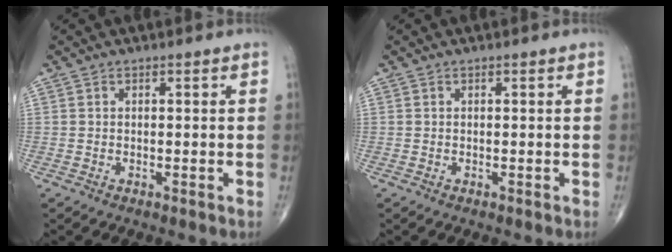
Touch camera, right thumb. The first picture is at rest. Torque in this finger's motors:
{"motor_torque": [0.00, 0.00, 0.00, 0.00, 0.00]}